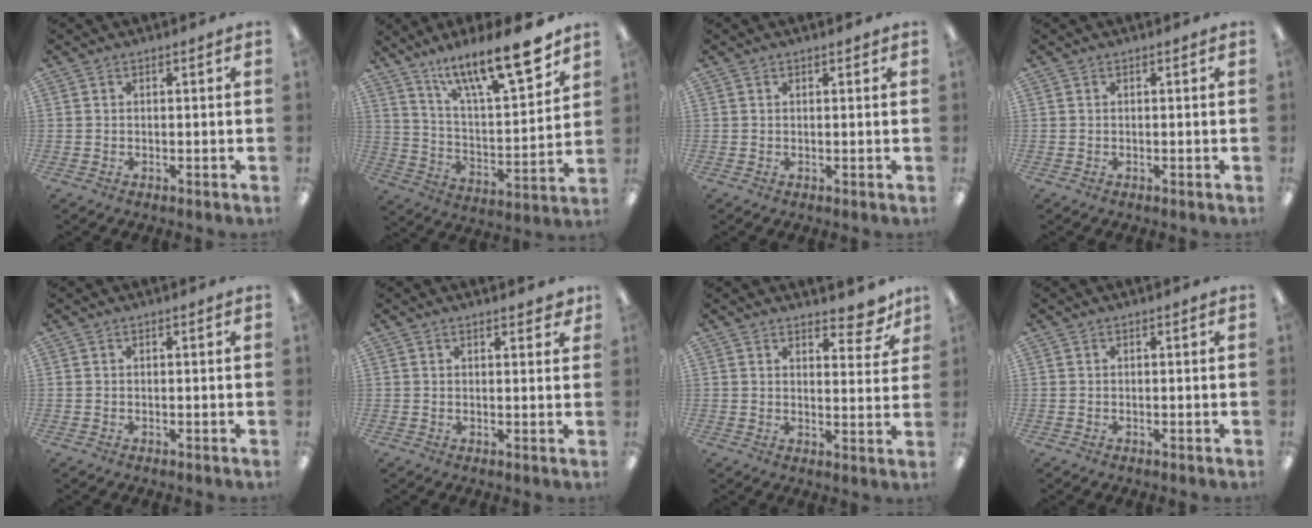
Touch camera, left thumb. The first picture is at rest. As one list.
[{"total": 18.4, "force": [14.2, 4.3, 10.9], "torque": [-0.173, -0.096, 0.234]}, {"total": 0.5, "force": [0.4, 0.3, 0.2], "torque": [-0.003, 0.001, 0.008]}, {"total": 0.0}, {"total": 0.0}, {"total": 2.2, "force": [1.8, 0.8, 1.1], "torque": [-0.007, -0.007, 0.029]}, {"total": 7.0, "force": [5.6, 2.8, 3.3], "torque": [-0.022, -0.036, 0.093]}, {"total": 0.0}]